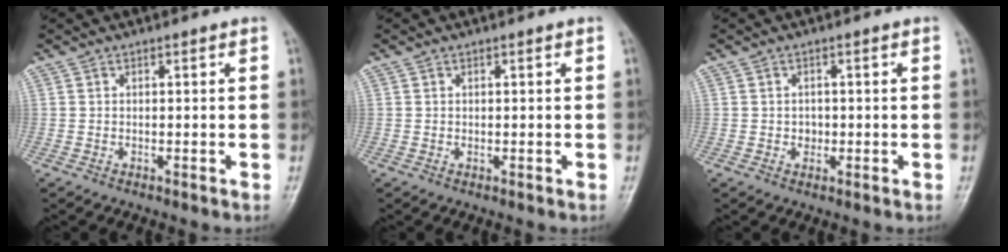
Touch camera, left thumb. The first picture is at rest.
{"total": 0.5, "force": [0.3, 0.2, 0.3], "torque": [-0.004, -0.002, 0.005]}
{"total": 1.6, "force": [-0.1, 1.4, 0.7], "torque": [-0.003, 0.003, -0.001]}